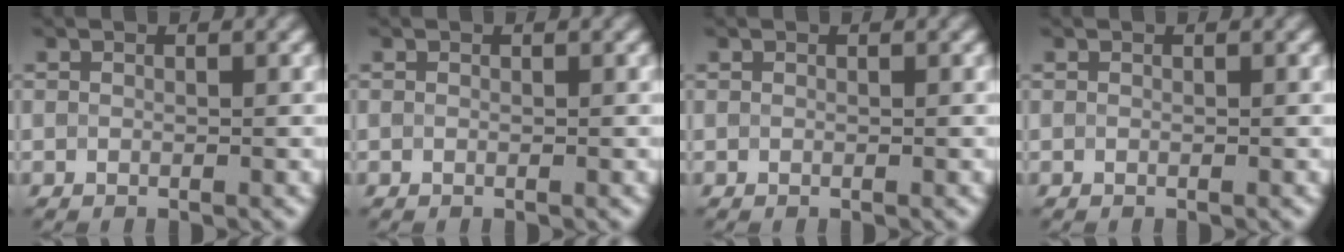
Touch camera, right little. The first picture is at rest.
{"total": 0.0}
{"total": 0.0}
{"total": 0.0}